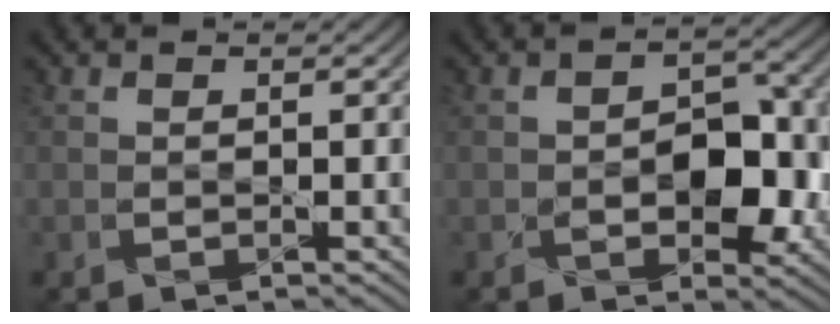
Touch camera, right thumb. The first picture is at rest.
{"total": 6.1, "force": [-1.8, 3.8, 4.5], "torque": [-0.058, -0.003, -0.029]}